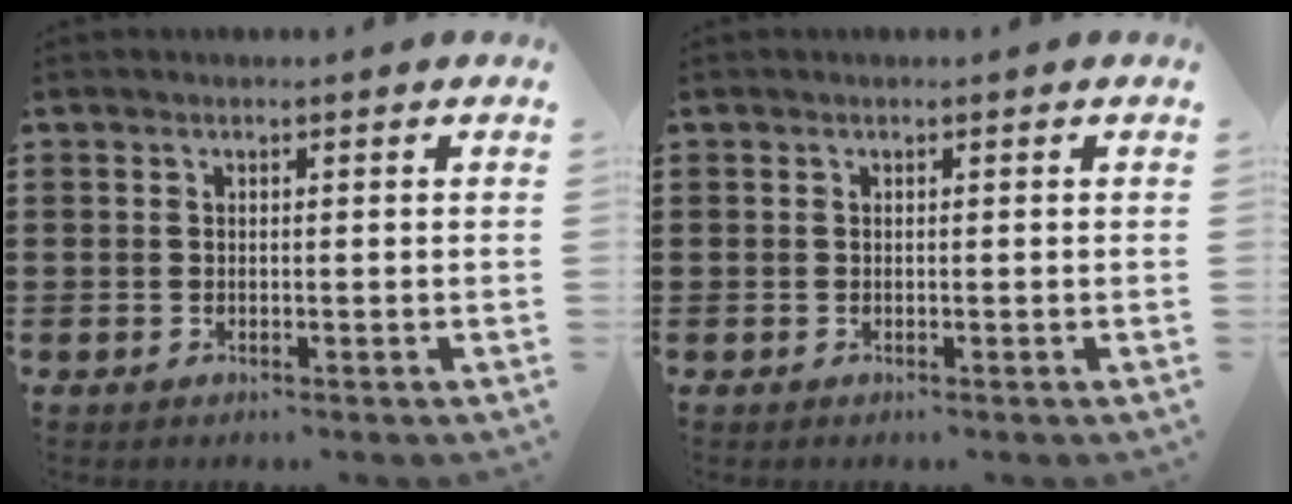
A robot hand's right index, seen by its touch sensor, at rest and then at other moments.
{"total": 0.0}